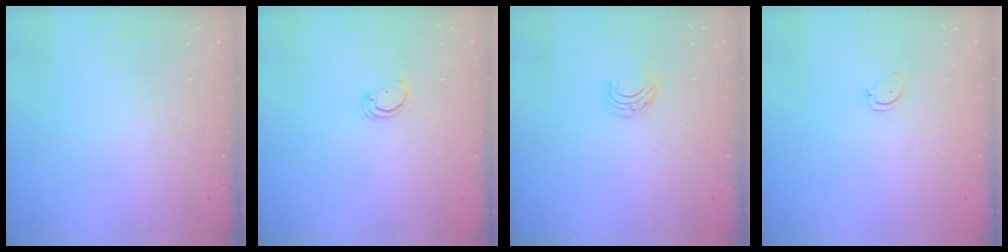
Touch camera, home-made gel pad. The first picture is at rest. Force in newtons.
{"total": 2.2, "press": 2.2, "slide": 0.3}
{"total": 5.6, "press": 5.6, "slide": 0.5}
{"total": 2.9, "press": 2.9, "slide": 0.2}